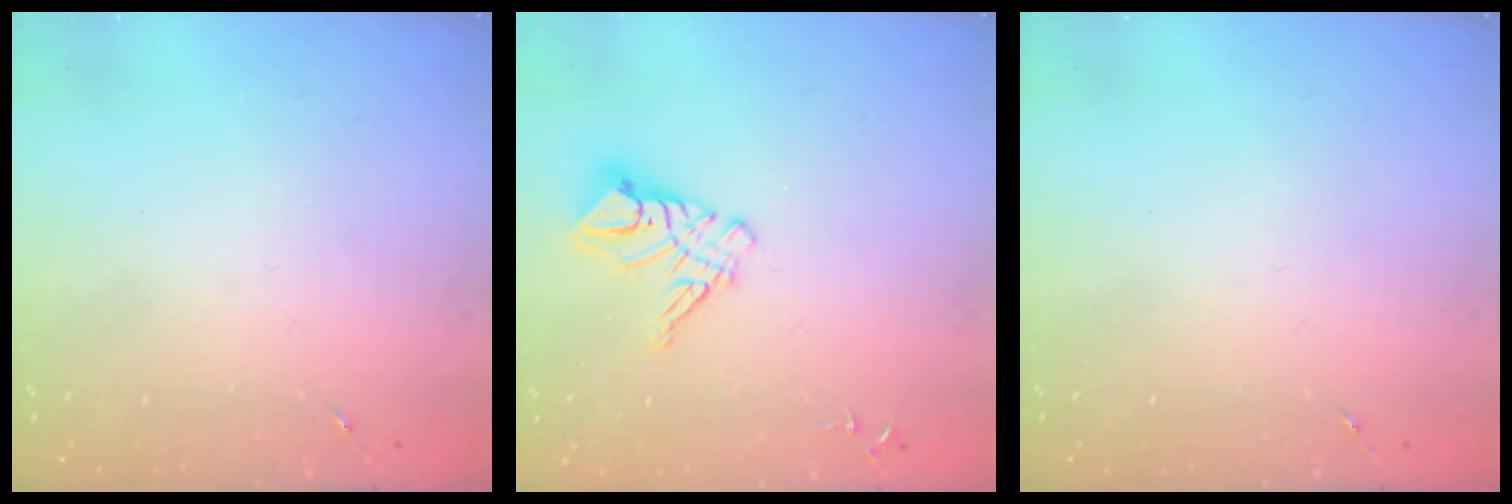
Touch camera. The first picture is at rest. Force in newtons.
{"total": 10.9, "press": 10.8, "slide": 1.1}
{"total": 0.0}